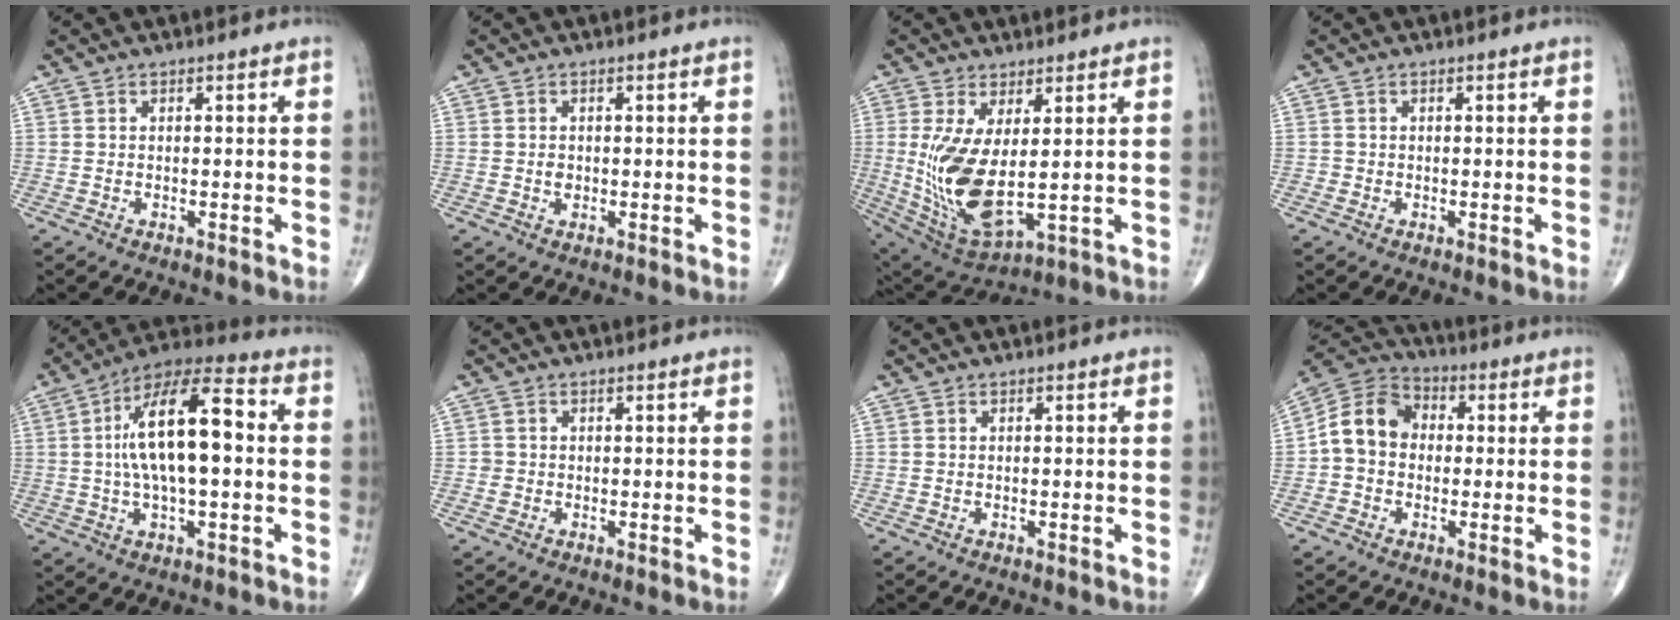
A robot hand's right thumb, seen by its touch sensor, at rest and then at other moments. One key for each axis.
{"total": 1.5, "fx": -0.1, "fy": 1.2, "fz": 0.9, "tx": -0.010, "ty": 0.002, "tz": 0.000}
{"total": 14.4, "fx": 0.7, "fy": 6.0, "fz": 13.1, "tx": -0.267, "ty": -0.029, "tz": 0.037}
{"total": 0.5, "fx": -0.2, "fy": 0.5, "fz": 0.0, "tx": 0.001, "ty": 0.003, "tz": -0.005}
{"total": 17.2, "fx": 1.1, "fy": 6.6, "fz": 15.9, "tx": -0.277, "ty": 0.035, "tz": 0.012}
{"total": 1.0, "fx": -0.2, "fy": 1.0, "fz": 0.1, "tx": 0.004, "ty": 0.005, "tz": -0.005}
{"total": 0.0}
{"total": 10.2, "fx": -0.3, "fy": 8.3, "fz": 5.9, "tx": -0.090, "ty": 0.034, "tz": -0.020}